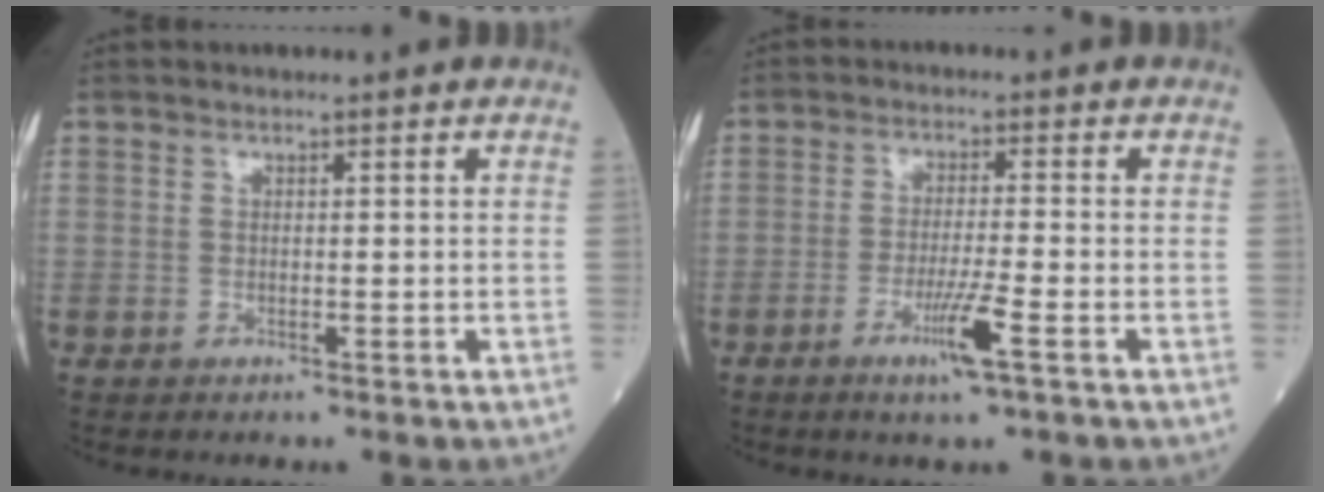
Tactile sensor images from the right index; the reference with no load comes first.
{"total": 5.6, "force": [-2.7, -0.4, 4.9], "torque": [-0.093, -0.012, -0.051]}